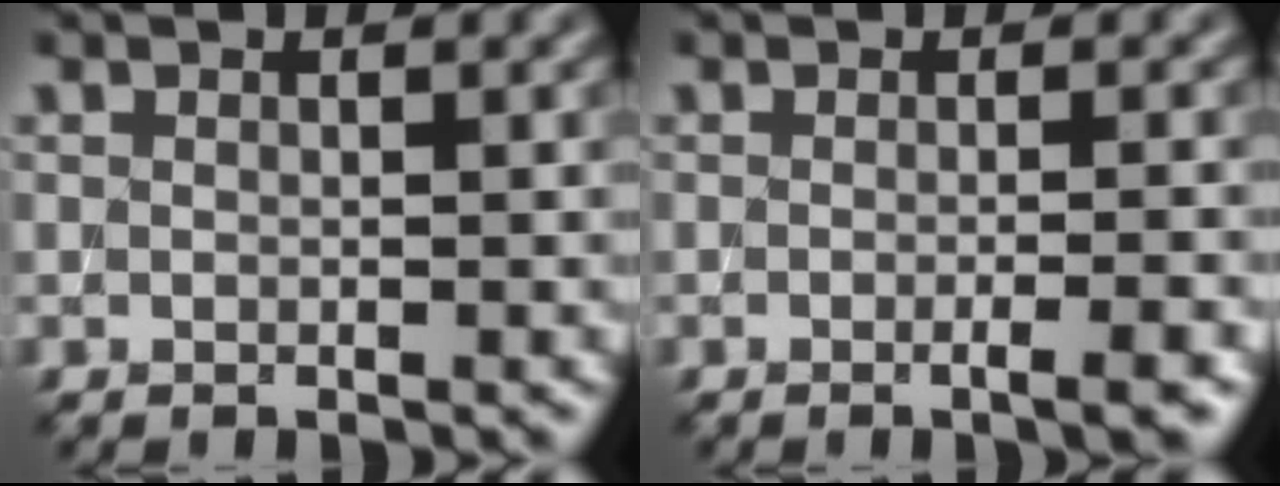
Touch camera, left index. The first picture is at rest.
{"total": 3.1, "force": [-0.9, 1.0, 2.8], "torque": [-0.014, 0.004, -0.017]}